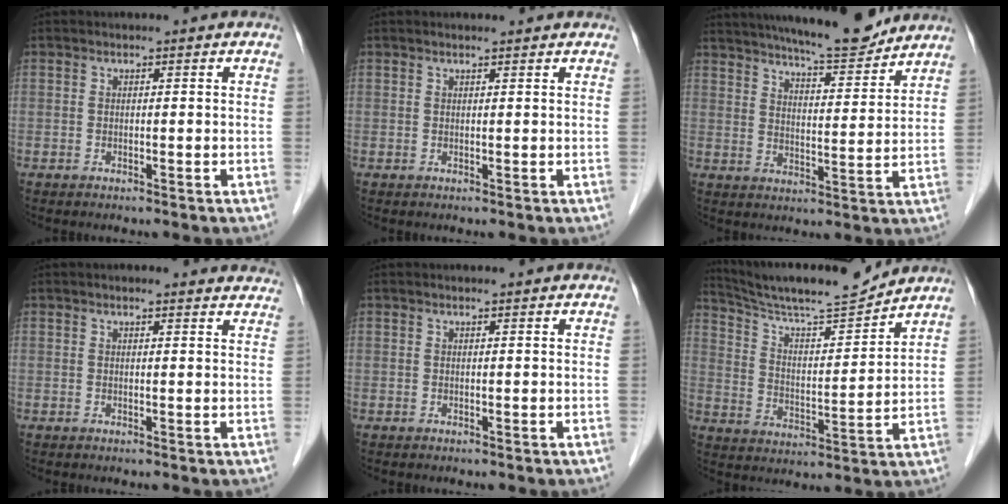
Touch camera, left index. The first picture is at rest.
{"total": 2.2, "force": [2.0, 0.2, 0.7], "torque": [-0.014, 0.013, 0.024]}
{"total": 13.8, "force": [12.5, 1.2, 5.8], "torque": [-0.091, -0.004, 0.182]}
{"total": 8.2, "force": [7.7, 1.2, 2.4], "torque": [-0.013, 0.006, 0.066]}
{"total": 1.8, "force": [1.7, 0.1, 0.6], "torque": [-0.012, 0.011, 0.023]}
{"total": 14.4, "force": [13.7, -0.5, 4.2], "torque": [-0.084, -0.004, 0.230]}